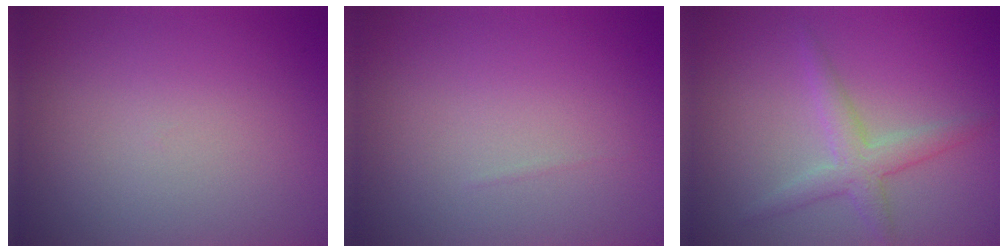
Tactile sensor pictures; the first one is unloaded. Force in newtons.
{"total": 0.0}
{"total": 2.8, "press": 2.8, "slide": 0.1}